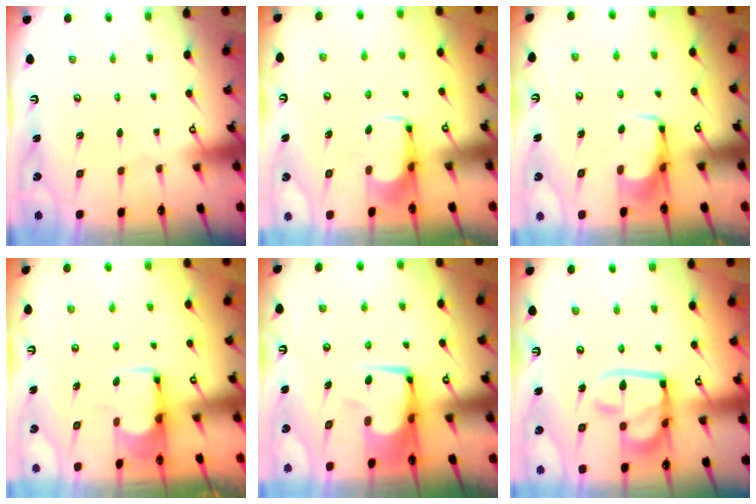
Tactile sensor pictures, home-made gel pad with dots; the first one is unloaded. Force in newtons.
{"total": 2.0, "press": 1.9, "slide": 0.4}
{"total": 3.7, "press": 3.7, "slide": 0.3}
{"total": 1.8, "press": 1.6, "slide": 0.8}
{"total": 7.6, "press": 7.4, "slide": 1.6}
{"total": 16.2, "press": 16.1, "slide": 1.8}